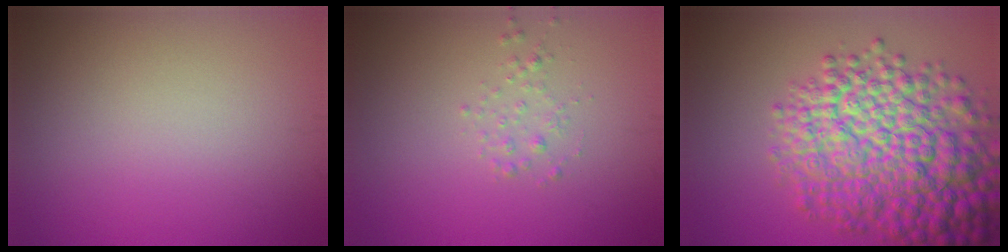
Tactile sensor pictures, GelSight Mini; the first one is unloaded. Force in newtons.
{"total": 0.9, "press": 0.9, "slide": 0.0}
{"total": 11.5, "press": 11.5, "slide": 0.3}